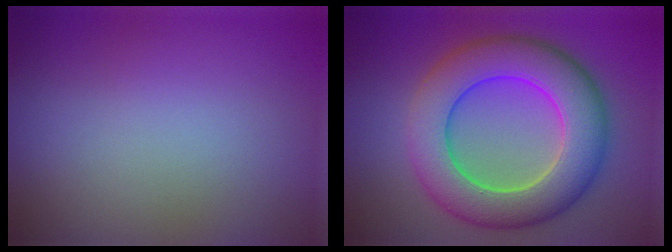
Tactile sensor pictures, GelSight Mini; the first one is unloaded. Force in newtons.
{"total": 9.7, "press": 9.7, "slide": 0.1}